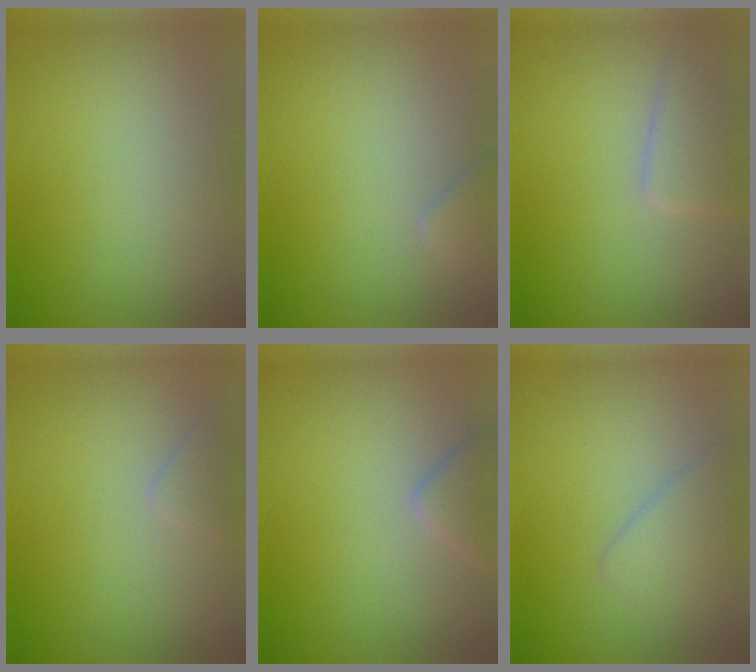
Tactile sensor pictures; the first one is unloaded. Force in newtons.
{"total": 1.4, "press": 1.4, "slide": 0.1}
{"total": 2.9, "press": 2.9, "slide": 0.3}
{"total": 1.1, "press": 1.1, "slide": 0.1}
{"total": 2.3, "press": 2.3, "slide": 0.1}
{"total": 2.1, "press": 2.1, "slide": 0.1}